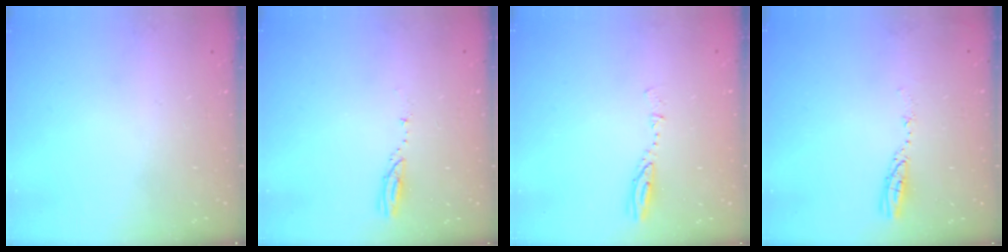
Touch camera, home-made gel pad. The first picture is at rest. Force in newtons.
{"total": 3.1, "press": 3.0, "slide": 0.3}
{"total": 3.8, "press": 3.8, "slide": 0.4}
{"total": 4.0, "press": 3.9, "slide": 0.5}